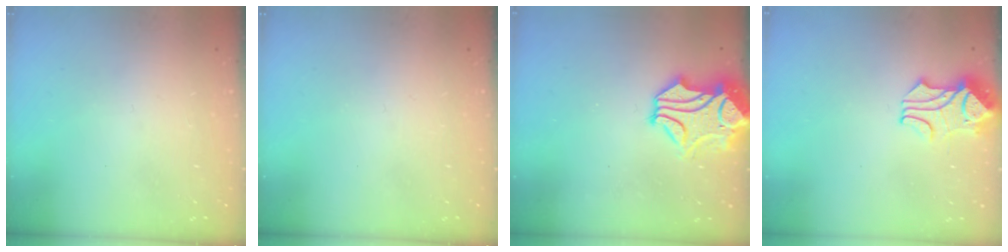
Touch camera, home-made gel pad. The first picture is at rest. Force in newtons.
{"total": 0.0}
{"total": 2.4, "press": 2.1, "slide": 1.3}
{"total": 1.8, "press": 1.4, "slide": 1.1}